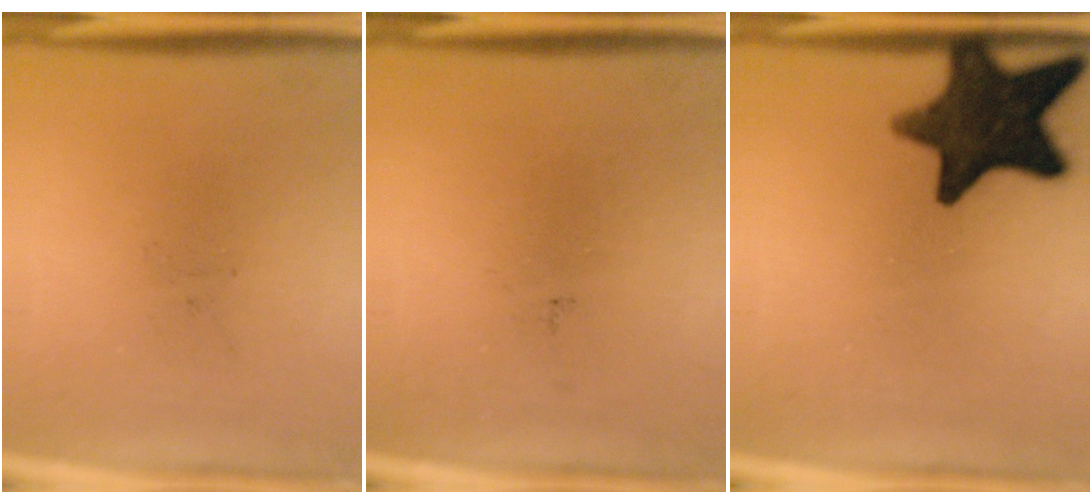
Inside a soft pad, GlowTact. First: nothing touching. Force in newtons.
{"total": 0.0}
{"total": 14.4}